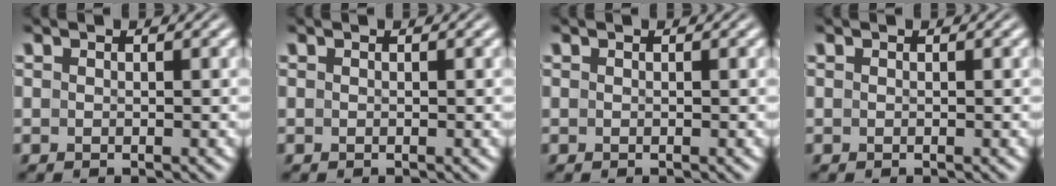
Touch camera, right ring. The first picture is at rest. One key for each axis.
{"total": 0.0}
{"total": 0.0}
{"total": 0.0}